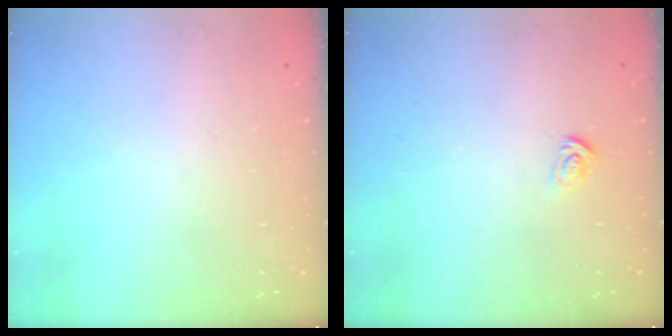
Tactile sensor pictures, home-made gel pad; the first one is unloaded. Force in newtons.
{"total": 2.6, "press": 2.6, "slide": 0.2}